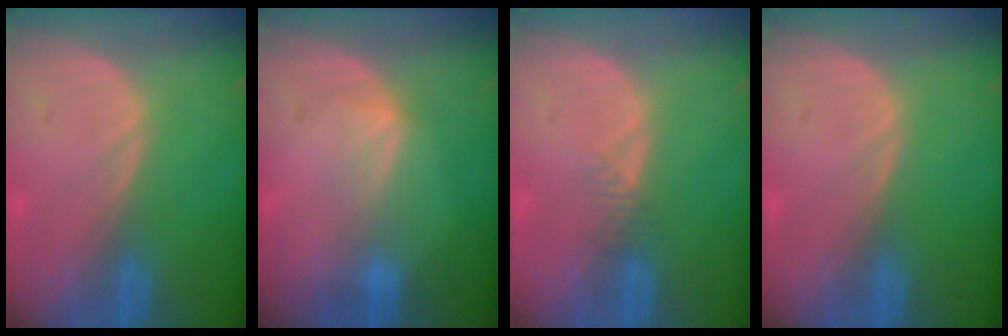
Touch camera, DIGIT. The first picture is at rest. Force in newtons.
{"total": 2.7, "press": 2.7, "slide": 0.4}
{"total": 1.6, "press": 1.4, "slide": 0.9}
{"total": 0.0}